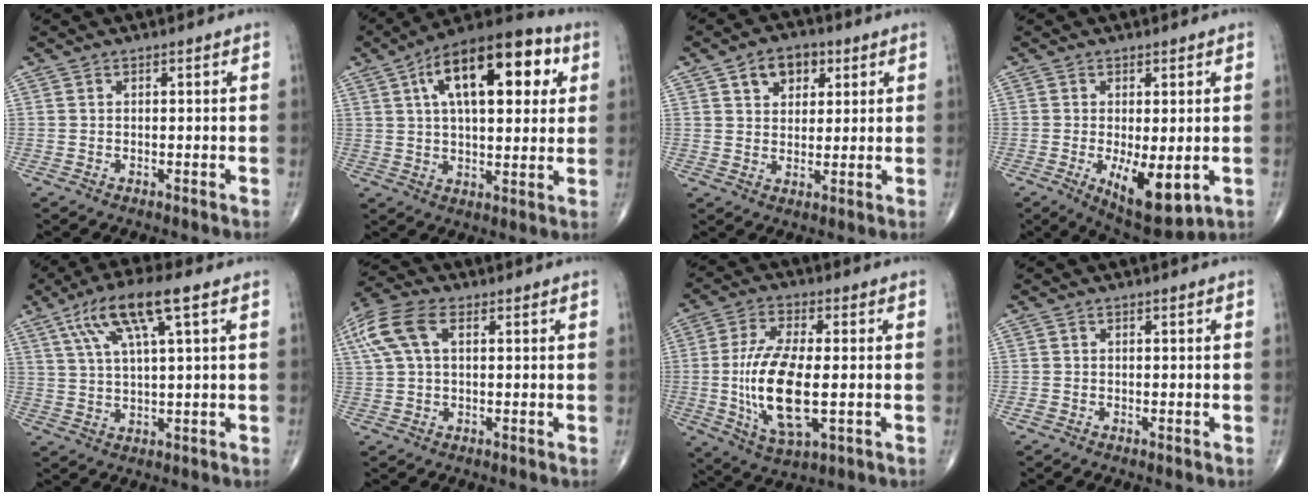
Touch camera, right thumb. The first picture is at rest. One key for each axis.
{"total": 21.2, "fx": 6.9, "fy": 9.7, "fz": 17.6, "tx": -0.252, "ty": 0.014, "tz": 0.101}
{"total": 7.7, "fx": 3.8, "fy": 4.6, "fz": 4.8, "tx": -0.055, "ty": -0.010, "tz": 0.061}
{"total": 10.0, "fx": -2.3, "fy": 3.9, "fz": 8.9, "tx": -0.130, "ty": -0.023, "tz": -0.024}
{"total": 11.2, "fx": 5.0, "fy": 2.1, "fz": 9.8, "tx": -0.201, "ty": 0.002, "tz": 0.094}
{"total": 9.5, "fx": 2.9, "fy": 5.2, "fz": 7.4, "tx": -0.181, "ty": 0.031, "tz": 0.057}
{"total": 15.0, "fx": -1.5, "fy": 5.8, "fz": 13.8, "tx": -0.278, "ty": -0.008, "tz": -0.023}
{"total": 0.6, "fx": -0.4, "fy": 0.4, "fz": 0.3, "tx": -0.008, "ty": -0.001, "tz": -0.009}